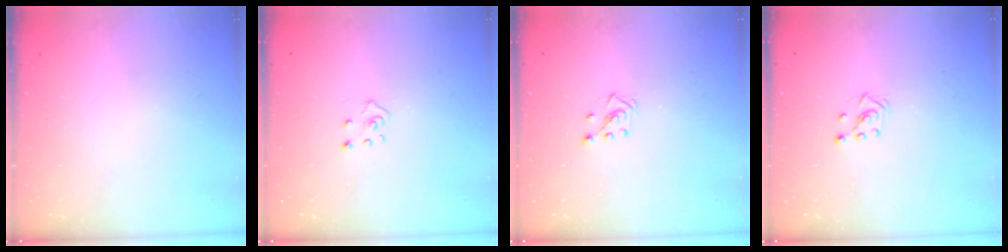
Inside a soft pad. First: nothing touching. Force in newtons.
{"total": 2.7, "press": 2.7, "slide": 0.2}
{"total": 2.6, "press": 2.5, "slide": 0.6}
{"total": 2.6, "press": 2.5, "slide": 0.6}